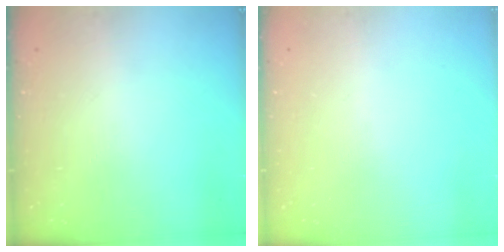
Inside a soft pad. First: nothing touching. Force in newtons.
{"total": 0.0}